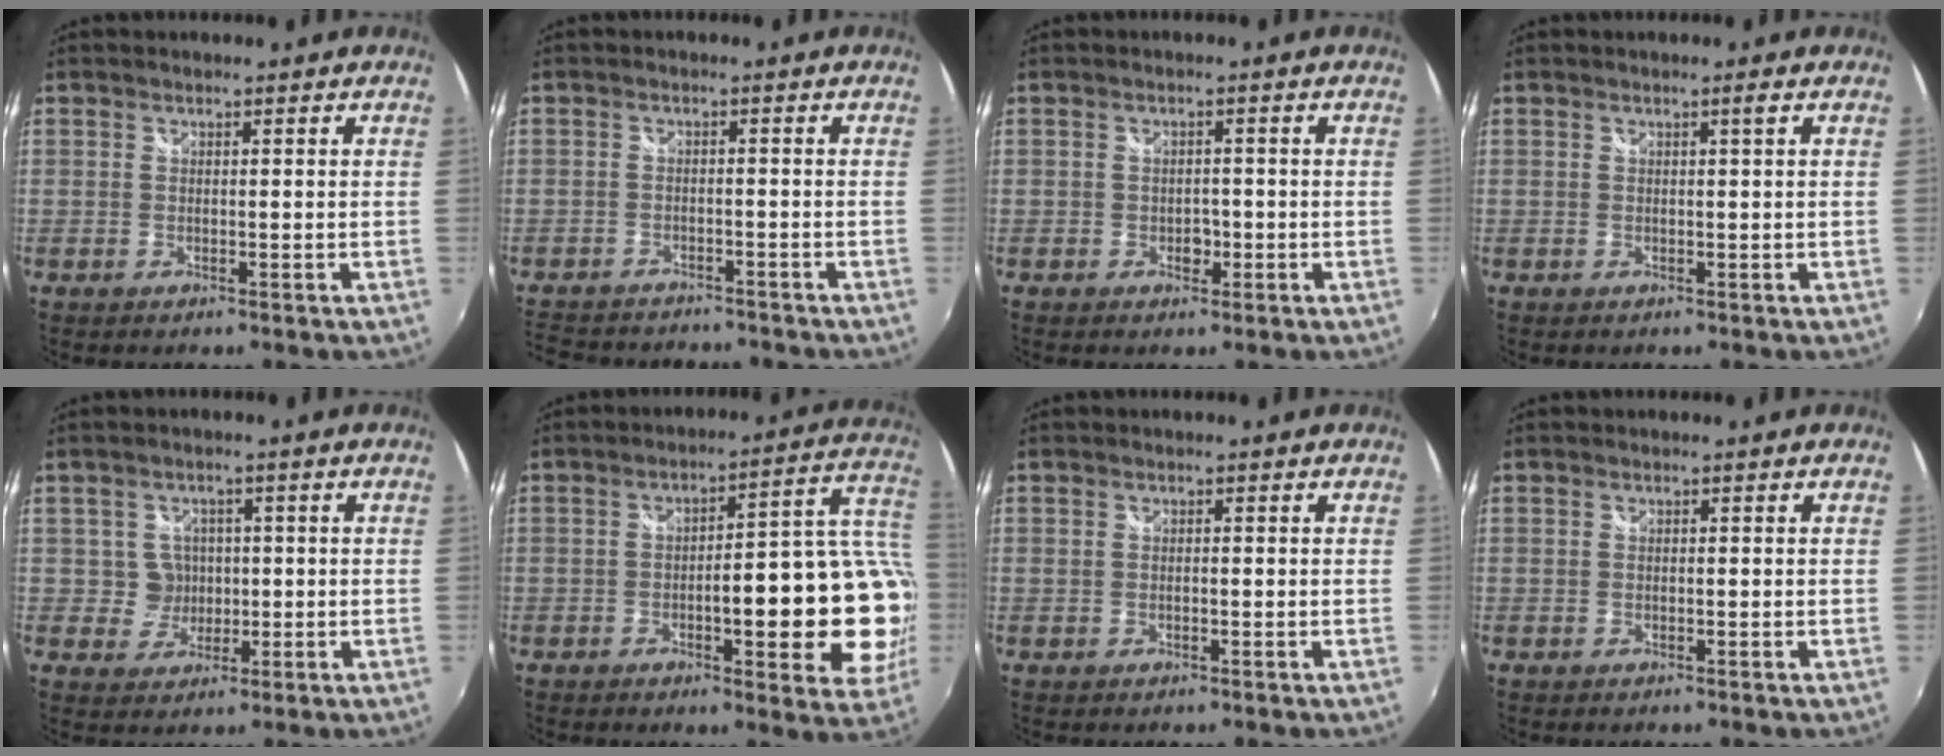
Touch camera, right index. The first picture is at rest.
{"total": 10.1, "force": [-8.6, 4.3, 2.9], "torque": [-0.088, 0.002, -0.134]}
{"total": 2.1, "force": [-0.8, 1.8, 0.9], "torque": [-0.014, 0.000, -0.009]}
{"total": 0.9, "force": [0.3, -0.3, 0.8], "torque": [-0.013, 0.000, 0.005]}
{"total": 4.2, "force": [0.1, 4.2, 0.2], "torque": [-0.005, 0.013, 0.008]}
{"total": 18.5, "force": [-4.2, 5.2, 17.3], "torque": [-0.219, 0.016, -0.052]}
{"total": 0.0}
{"total": 0.0}